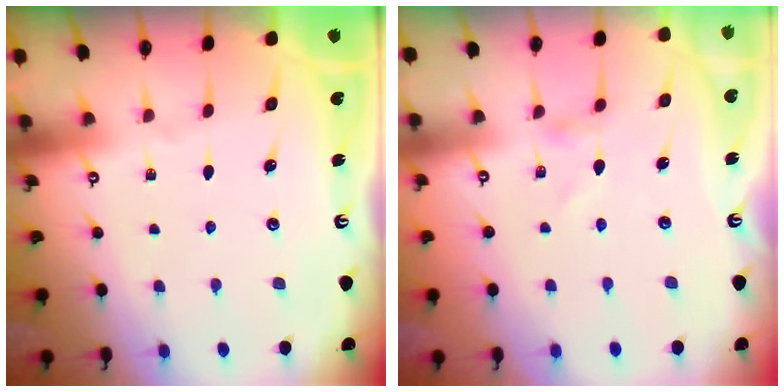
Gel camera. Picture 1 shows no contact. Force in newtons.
{"total": 1.7, "press": 1.6, "slide": 0.3}